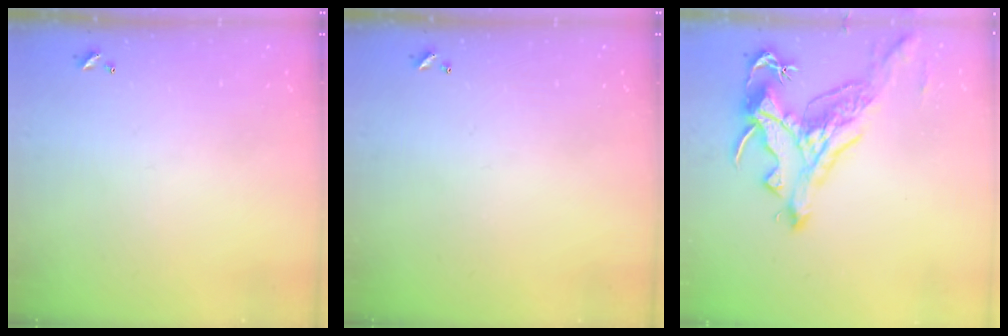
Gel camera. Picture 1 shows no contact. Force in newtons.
{"total": 0.0}
{"total": 2.2, "press": 1.7, "slide": 1.3}